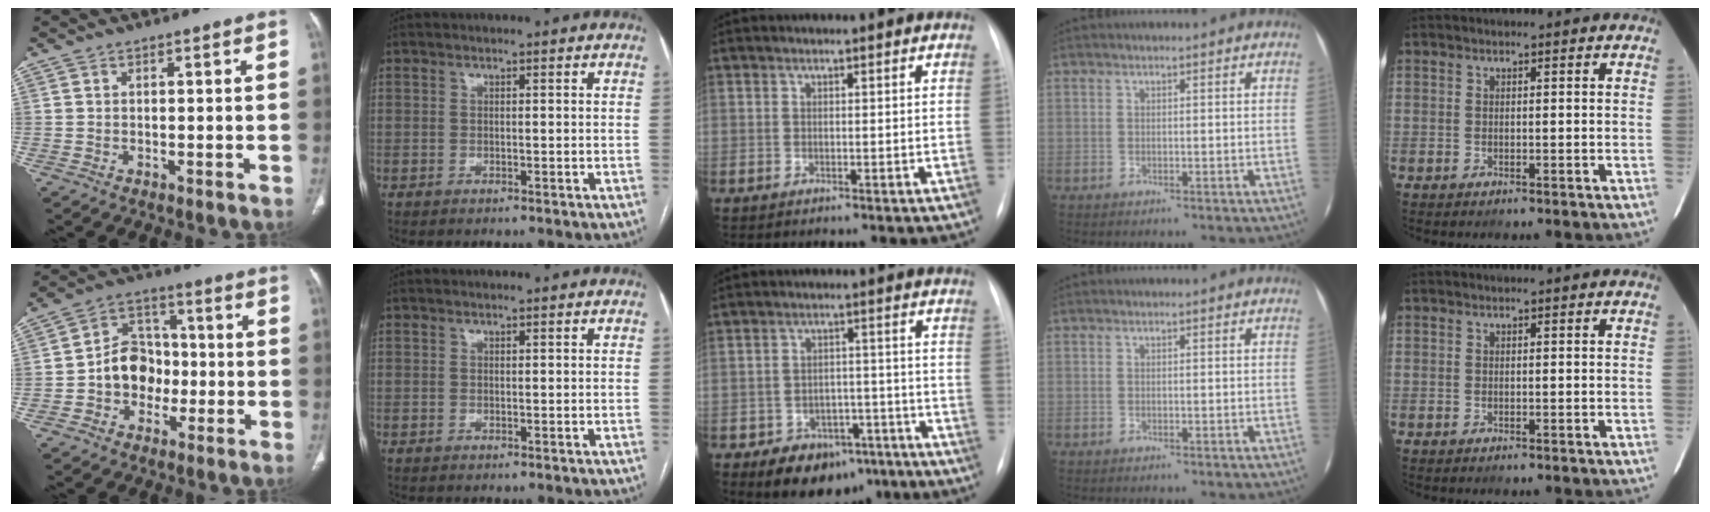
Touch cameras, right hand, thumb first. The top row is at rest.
{"thumb": {"total": 7.9, "force": [-1.9, 6.2, 4.6], "torque": [-0.052, 0.031, -0.045]}, "middle": {"total": 9.5, "force": [-6.0, 6.1, 4.2], "torque": [-0.059, 0.016, -0.083]}}